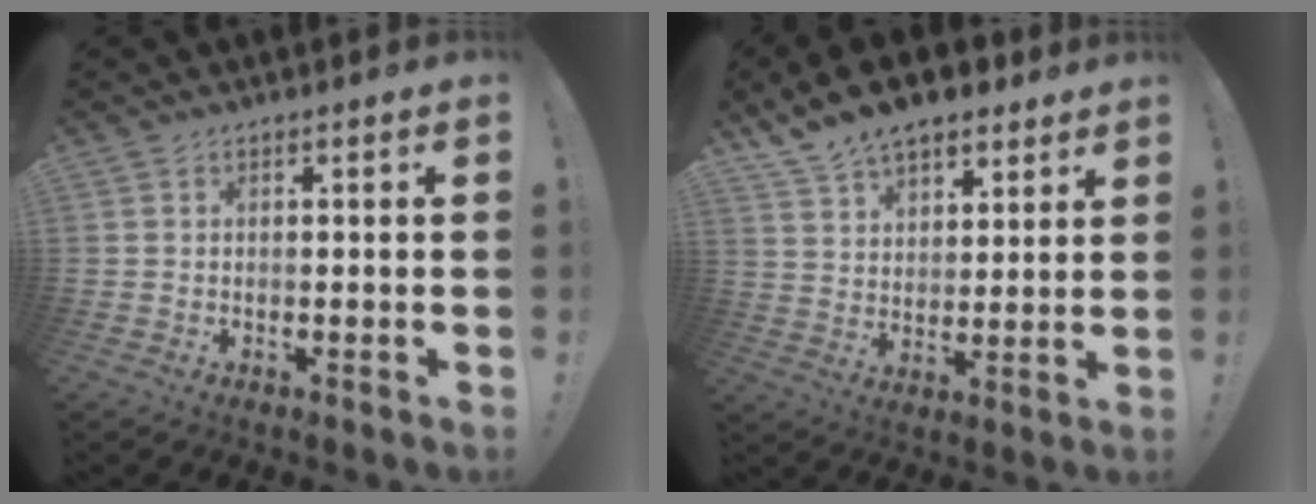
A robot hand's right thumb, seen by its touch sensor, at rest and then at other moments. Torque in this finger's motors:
{"motor_torque": [0.21, 1.38, 0.79, 0.78, 0.21]}